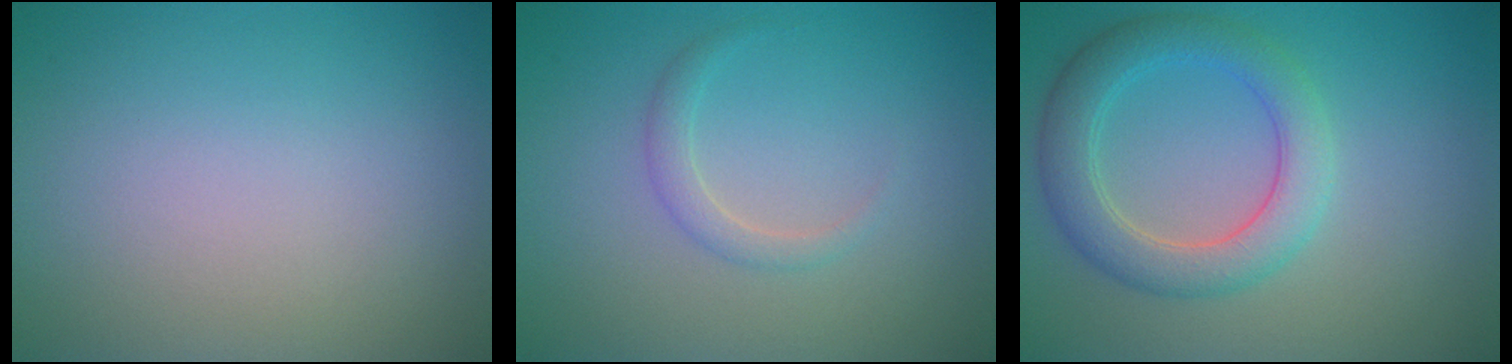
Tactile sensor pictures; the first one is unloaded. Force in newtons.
{"total": 1.4, "press": 1.4, "slide": 0.1}
{"total": 4.6, "press": 4.6, "slide": 0.2}